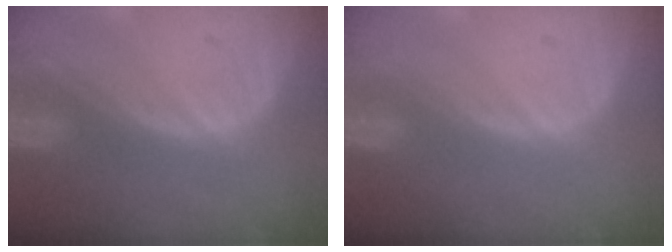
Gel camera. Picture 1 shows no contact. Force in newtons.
{"total": 0.0}